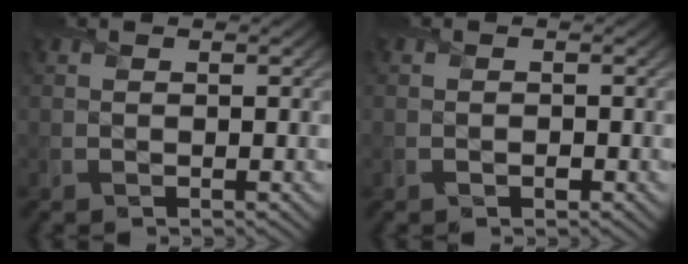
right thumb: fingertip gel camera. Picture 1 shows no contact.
{"total": 0.8, "force": [-0.5, 0.5, 0.3], "torque": [-0.003, -0.004, -0.007]}